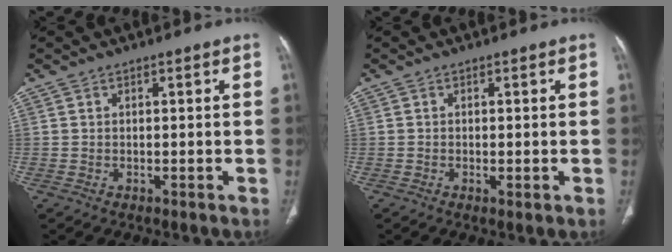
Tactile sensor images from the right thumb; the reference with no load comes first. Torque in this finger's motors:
{"motor_torque": [-0.10, -0.09, -0.21, -0.24, -0.03]}